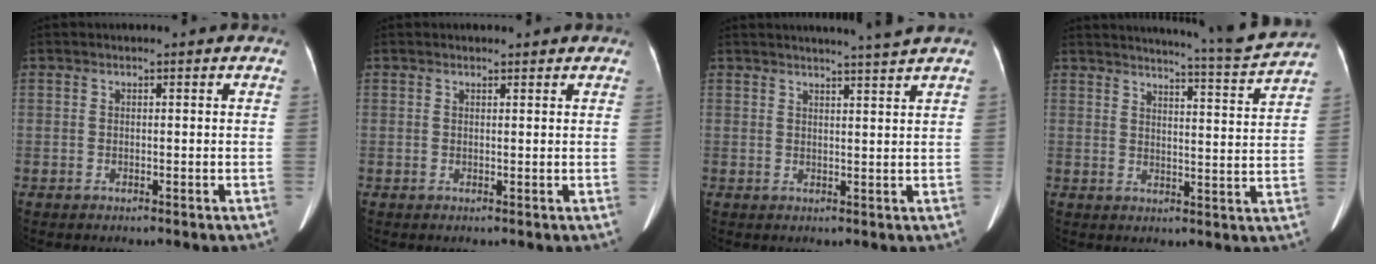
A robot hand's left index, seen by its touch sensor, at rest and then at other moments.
{"total": 1.4, "force": [1.2, 0.5, 0.3], "torque": [-0.008, 0.008, 0.015]}
{"total": 4.4, "force": [3.9, -1.5, 1.3], "torque": [-0.018, -0.006, 0.051]}
{"total": 11.2, "force": [10.7, -1.8, 2.7], "torque": [-0.052, -0.038, 0.139]}